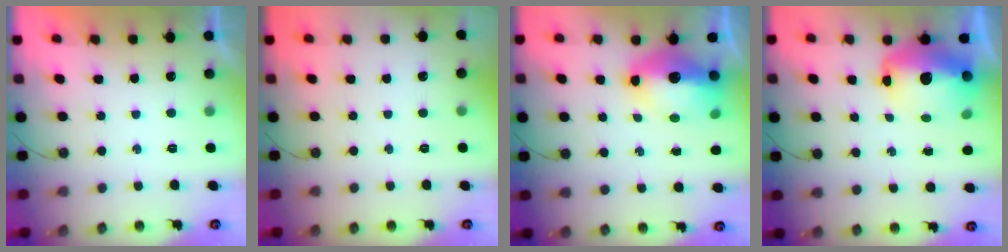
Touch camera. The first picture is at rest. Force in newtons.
{"total": 0.0}
{"total": 11.8, "press": 11.7, "slide": 1.3}
{"total": 16.5, "press": 16.4, "slide": 1.6}